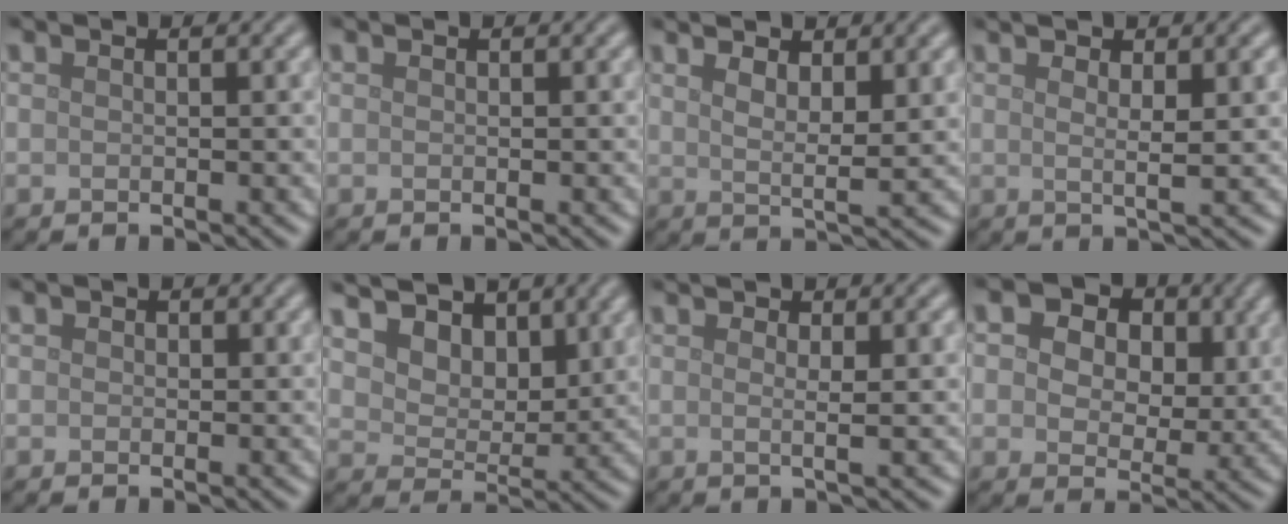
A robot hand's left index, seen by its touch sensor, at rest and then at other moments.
{"total": 0.0}
{"total": 3.8, "force": [2.0, 1.1, 3.0], "torque": [-0.050, -0.004, 0.036]}
{"total": 3.8, "force": [1.3, 0.9, 3.5], "torque": [-0.048, 0.000, 0.016]}
{"total": 0.7, "force": [0.2, 0.7, 0.2], "torque": [0.000, -0.004, -0.002]}
{"total": 10.3, "force": [6.2, 6.6, 5.0], "torque": [-0.109, 0.016, 0.094]}
{"total": 3.3, "force": [1.0, 1.0, 3.0], "torque": [-0.027, 0.002, -0.003]}
{"total": 10.2, "force": [4.4, 7.0, 6.1], "torque": [-0.091, 0.015, 0.055]}